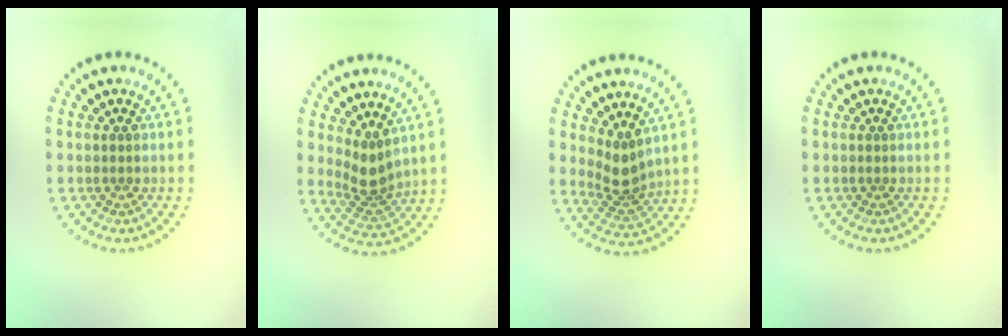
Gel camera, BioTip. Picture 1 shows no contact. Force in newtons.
{"total": 2.9, "press": 2.1, "slide": 1.9}
{"total": 2.8, "press": 2.1, "slide": 1.9}
{"total": 0.0}